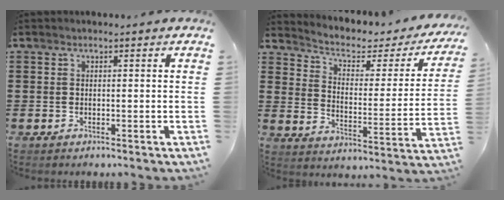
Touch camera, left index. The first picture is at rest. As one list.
[{"total": 3.4, "force": [2.2, 1.6, 2.1], "torque": [-0.056, -0.016, 0.027]}]